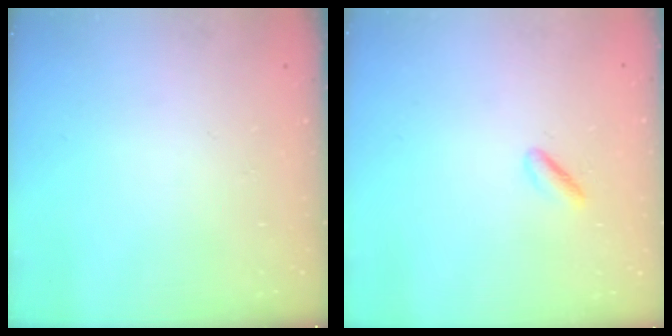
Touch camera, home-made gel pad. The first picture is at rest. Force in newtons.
{"total": 1.1, "press": 0.9, "slide": 0.7}